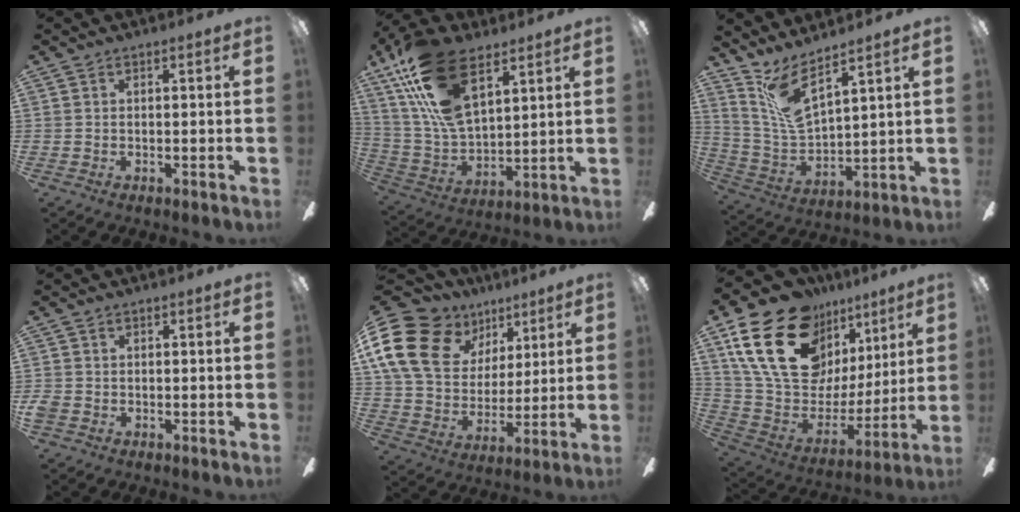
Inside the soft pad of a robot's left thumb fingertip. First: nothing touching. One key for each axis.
{"total": 21.9, "fx": 12.2, "fy": 10.9, "fz": 14.6, "tx": -0.323, "ty": -0.047, "tz": 0.219}
{"total": 11.6, "fx": 7.9, "fy": 3.6, "fz": 7.7, "tx": -0.175, "ty": -0.034, "tz": 0.148}
{"total": 2.0, "fx": -0.7, "fy": 1.6, "fz": 1.0, "tx": -0.015, "ty": 0.007, "tz": -0.012}
{"total": 21.7, "fx": 9.6, "fy": 15.8, "fz": 11.4, "tx": -0.236, "ty": -0.036, "tz": 0.181}
{"total": 25.2, "fx": 13.2, "fy": 15.7, "fz": 14.6, "tx": -0.283, "ty": -0.065, "tz": 0.249}